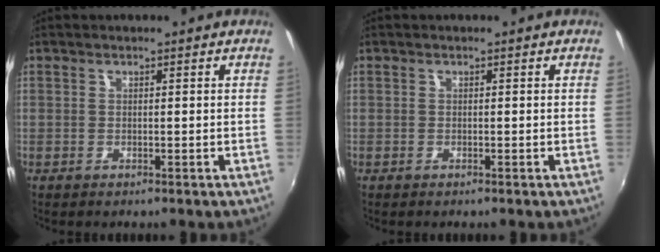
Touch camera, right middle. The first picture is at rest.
{"total": 0.0}